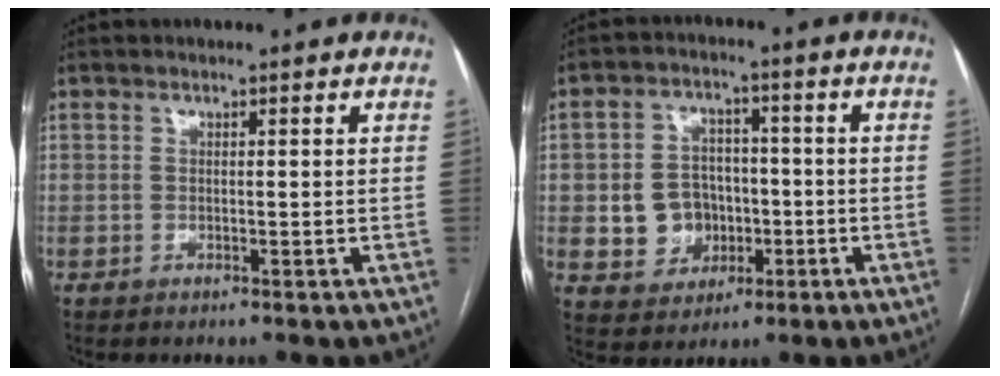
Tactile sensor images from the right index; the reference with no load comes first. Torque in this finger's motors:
{"motor_torque": [1.16, -0.10, 0.54, 0.03]}